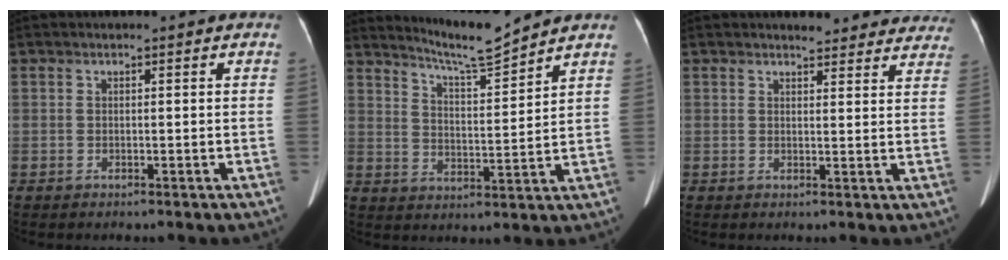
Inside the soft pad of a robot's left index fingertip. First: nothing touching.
{"total": 7.3, "force": [7.0, -1.4, 1.6], "torque": [-0.042, -0.020, 0.127]}
{"total": 12.0, "force": [11.2, 3.1, 2.7], "torque": [0.005, -0.013, 0.105]}